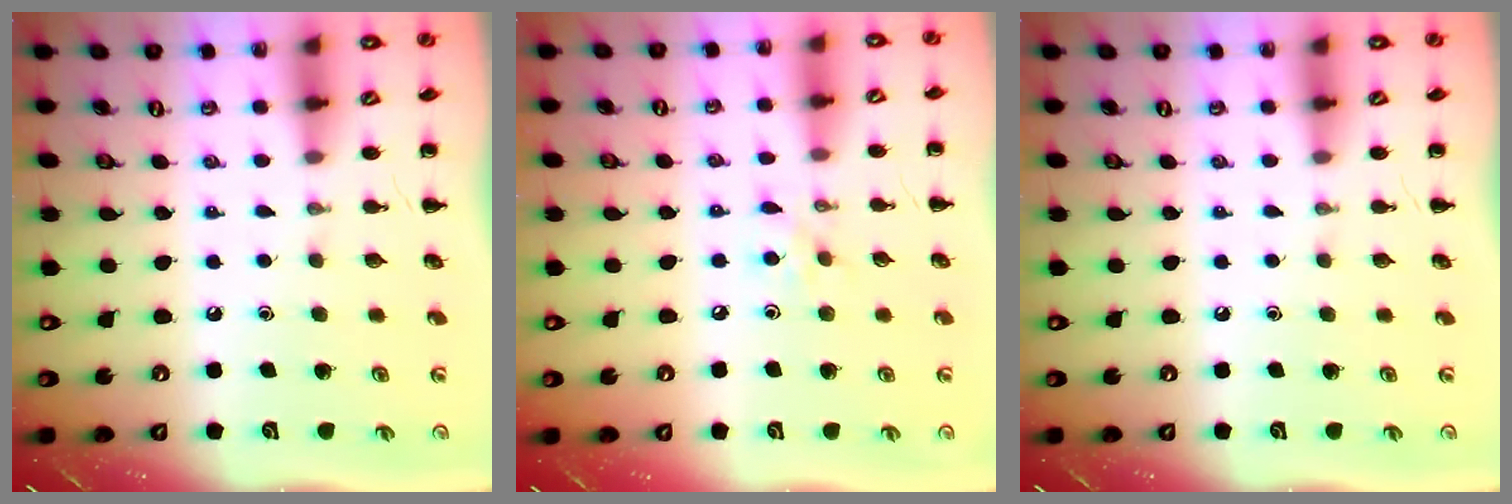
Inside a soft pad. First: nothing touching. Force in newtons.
{"total": 5.1, "press": 4.7, "slide": 1.9}
{"total": 0.0}